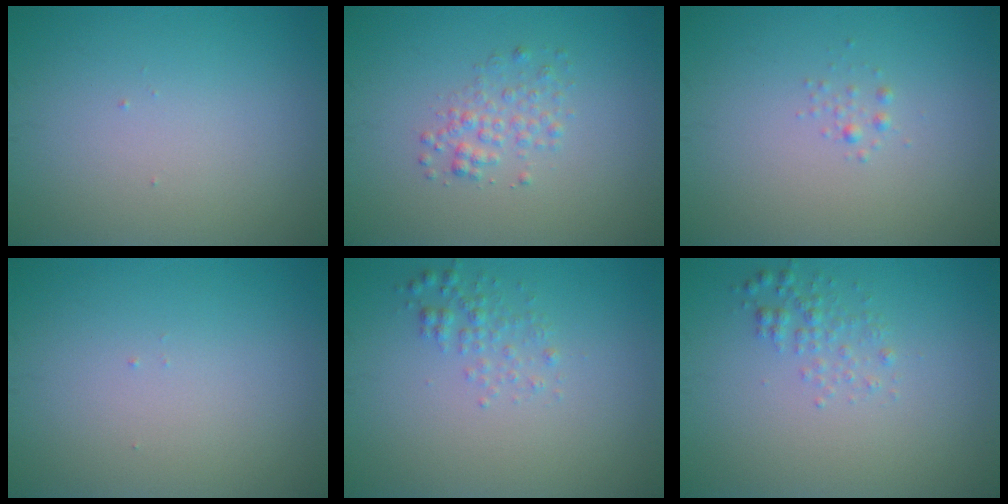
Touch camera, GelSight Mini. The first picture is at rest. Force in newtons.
{"total": 1.8, "press": 1.8, "slide": 0.1}
{"total": 0.6, "press": 0.6, "slide": 0.0}
{"total": 0.0}
{"total": 1.5, "press": 1.5, "slide": 0.0}
{"total": 1.5, "press": 1.5, "slide": 0.0}